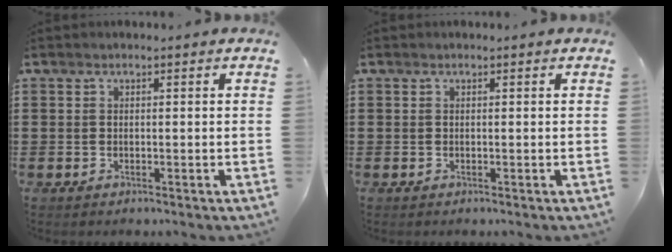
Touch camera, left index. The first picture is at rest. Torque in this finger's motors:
{"motor_torque": [-0.01, -0.01, 0.00, 0.00]}